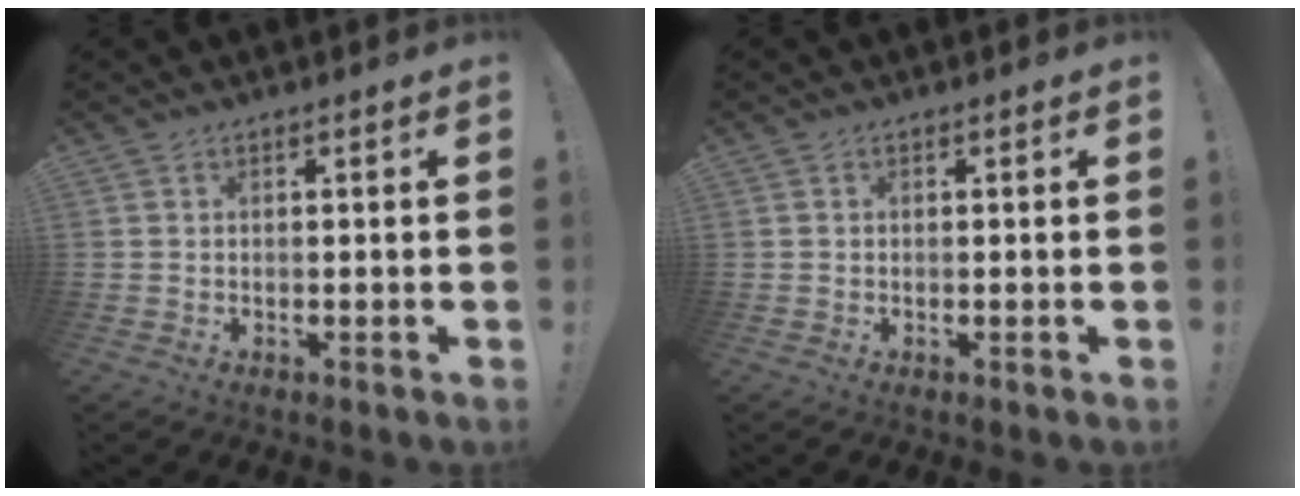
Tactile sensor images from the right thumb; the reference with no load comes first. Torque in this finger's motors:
{"motor_torque": [-0.24, -0.01, 0.00, 0.07, 0.02]}